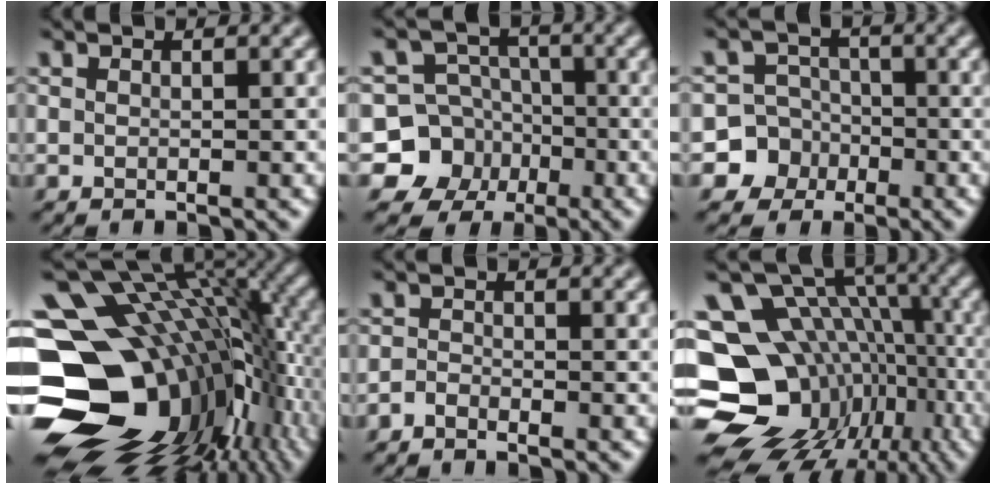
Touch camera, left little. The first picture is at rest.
{"total": 9.6, "force": [-3.9, 8.6, 1.7], "torque": [-0.032, -0.004, -0.091]}
{"total": 7.1, "force": [-3.1, 6.4, 0.5], "torque": [0.004, -0.006, -0.075]}
{"total": 20.0, "force": [-3.2, 14.0, 13.9], "torque": [-0.271, -0.039, -0.031]}
{"total": 1.2, "force": [-1.1, 0.2, 0.3], "torque": [-0.005, 0.002, -0.028]}
{"total": 17.5, "force": [-5.3, 13.8, 9.3], "torque": [-0.174, 0.003, -0.058]}